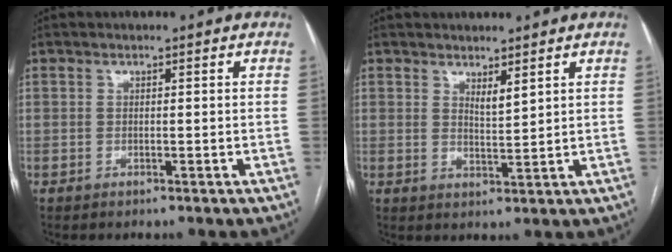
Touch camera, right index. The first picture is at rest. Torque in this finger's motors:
{"motor_torque": [0.51, 0.08, -0.01, 0.02]}